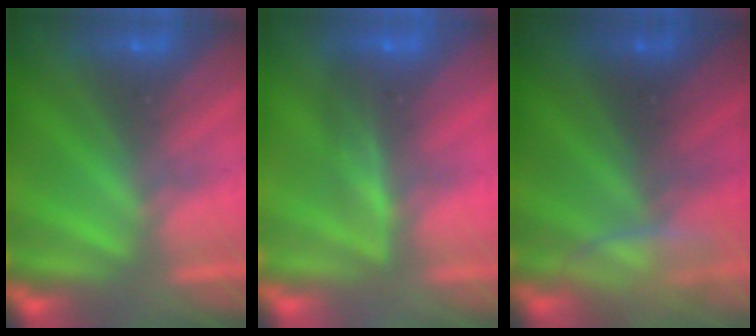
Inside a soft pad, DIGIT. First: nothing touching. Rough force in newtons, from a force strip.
{"total": 1.8}
{"total": 2.8}